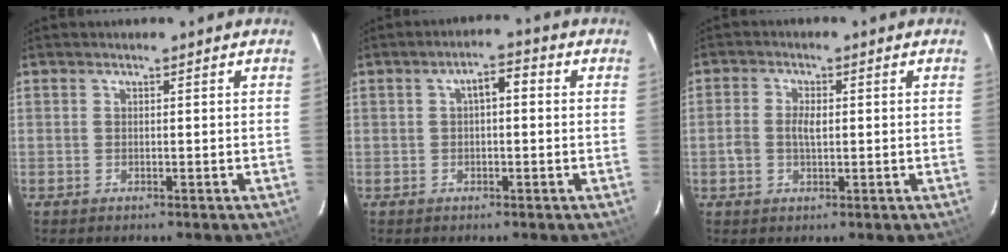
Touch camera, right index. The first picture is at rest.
{"total": 3.5, "force": [0.4, 1.5, 3.1], "torque": [-0.053, 0.015, 0.006]}
{"total": 3.5, "force": [-0.2, 2.0, 2.9], "torque": [-0.059, 0.005, -0.005]}